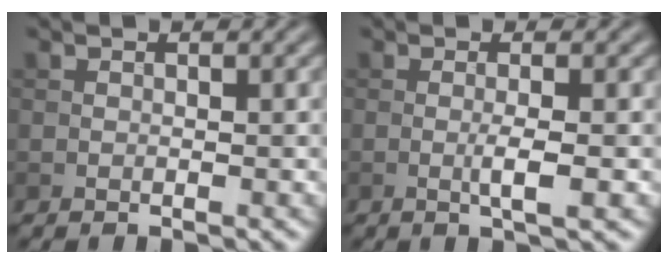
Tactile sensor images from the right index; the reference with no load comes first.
{"total": 2.2, "force": [-0.4, 0.2, 2.1], "torque": [-0.036, -0.001, -0.011]}